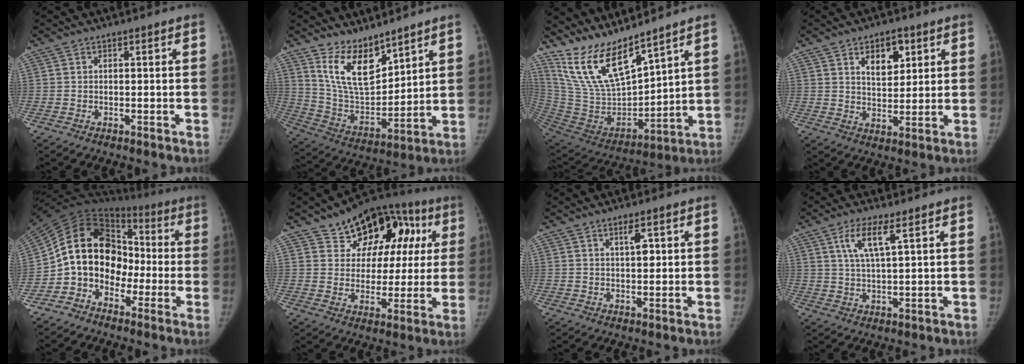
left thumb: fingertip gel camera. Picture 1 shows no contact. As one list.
[{"total": 13.0, "force": [9.2, 5.8, 7.2], "torque": [-0.098, -0.071, 0.193]}, {"total": 16.9, "force": [13.6, 4.0, 9.2], "torque": [-0.149, -0.080, 0.283]}, {"total": 7.8, "force": [3.6, 4.6, 5.2], "torque": [-0.052, -0.020, 0.058]}, {"total": 15.8, "force": [-4.0, 12.5, 8.9], "torque": [-0.131, 0.074, -0.082]}, {"total": 17.8, "force": [7.5, 12.4, 10.4], "torque": [-0.078, 0.016, 0.108]}, {"total": 2.9, "force": [1.2, 1.1, 2.4], "torque": [-0.035, -0.005, 0.020]}, {"total": 6.5, "force": [3.1, 1.4, 5.6], "torque": [-0.116, -0.012, 0.063]}]